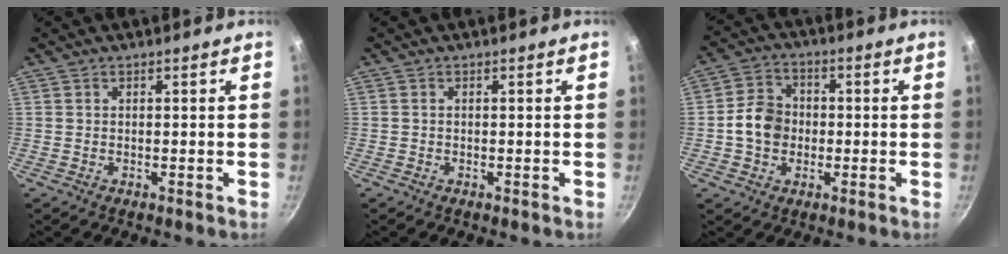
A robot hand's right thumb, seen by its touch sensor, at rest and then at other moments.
{"total": 0.0}
{"total": 8.1, "force": [-0.8, 6.8, 4.3], "torque": [-0.047, 0.021, -0.027]}